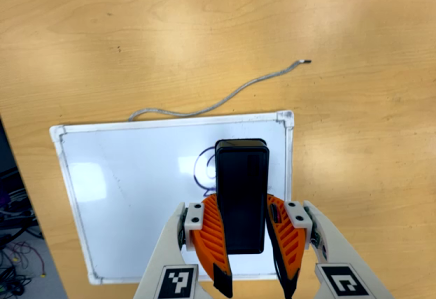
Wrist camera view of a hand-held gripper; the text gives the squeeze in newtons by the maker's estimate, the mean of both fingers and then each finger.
{"total": 9.4, "left": 7.6, "right": 11.1}